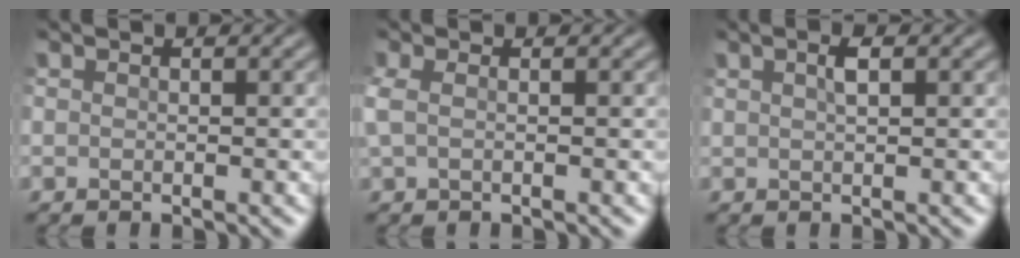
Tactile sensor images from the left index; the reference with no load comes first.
{"total": 1.6, "force": [0.2, 0.7, 1.4], "torque": [-0.036, 0.003, -0.001]}
{"total": 1.5, "force": [0.6, 0.4, 1.2], "torque": [-0.025, 0.004, 0.010]}